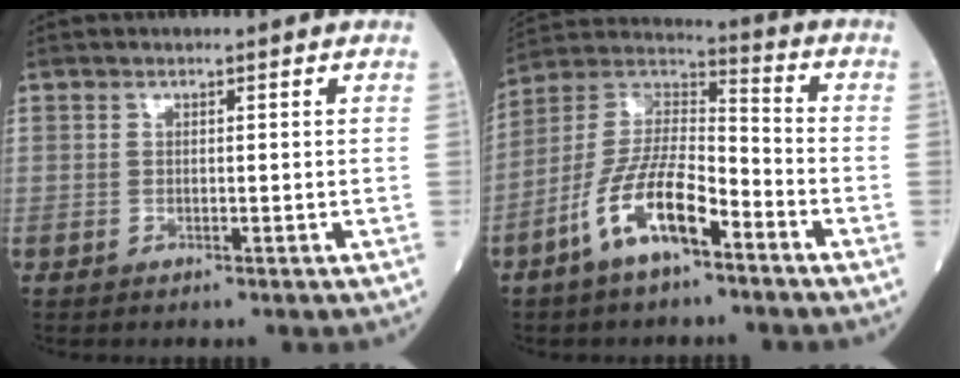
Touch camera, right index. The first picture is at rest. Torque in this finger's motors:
{"motor_torque": [1.56, -0.59, 0.68, 0.21]}